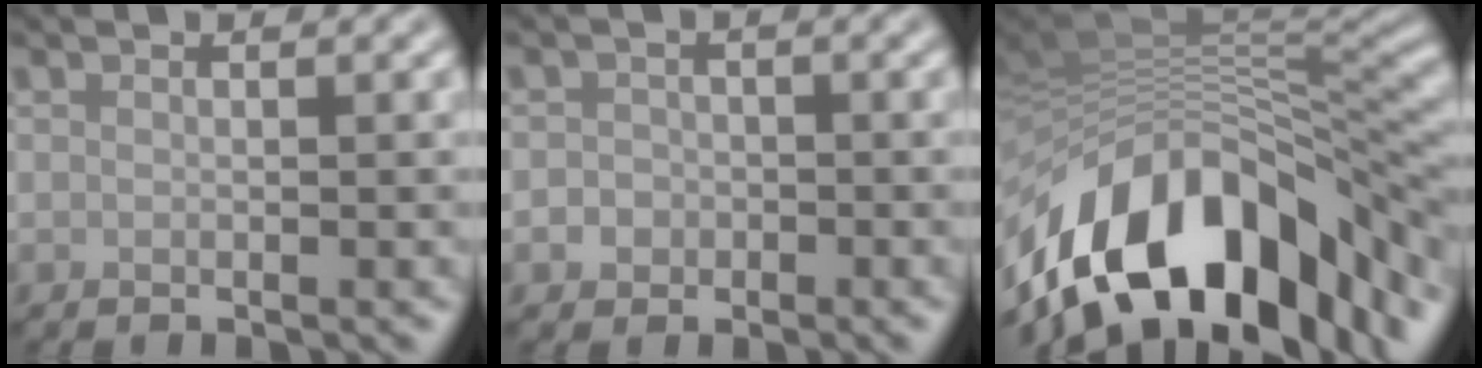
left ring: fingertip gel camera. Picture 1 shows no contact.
{"total": 1.9, "force": [-0.6, 1.7, 0.4], "torque": [0.014, 0.004, -0.020]}
{"total": 14.7, "force": [-6.1, 7.7, 10.9], "torque": [-0.184, 0.008, -0.100]}